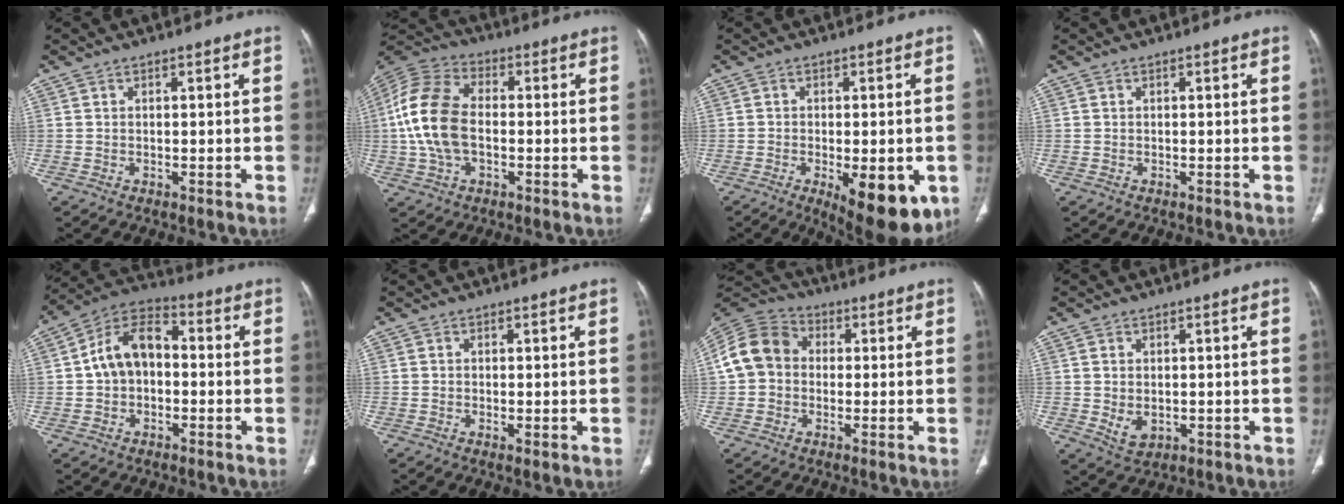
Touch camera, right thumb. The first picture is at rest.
{"total": 14.9, "force": [-0.7, 9.4, 11.6], "torque": [-0.244, 0.027, -0.018]}
{"total": 14.0, "force": [-5.1, 5.8, 11.7], "torque": [-0.127, -0.008, -0.056]}
{"total": 0.0}
{"total": 10.9, "force": [0.0, 7.6, 7.9], "torque": [-0.123, 0.035, -0.017]}
{"total": 1.1, "force": [-0.2, 0.4, 1.0], "torque": [-0.020, -0.005, -0.003]}
{"total": 11.8, "force": [0.6, 9.9, 6.3], "torque": [-0.116, 0.034, -0.002]}
{"total": 4.1, "force": [-0.3, 2.9, 2.9], "torque": [-0.046, -0.009, 0.008]}